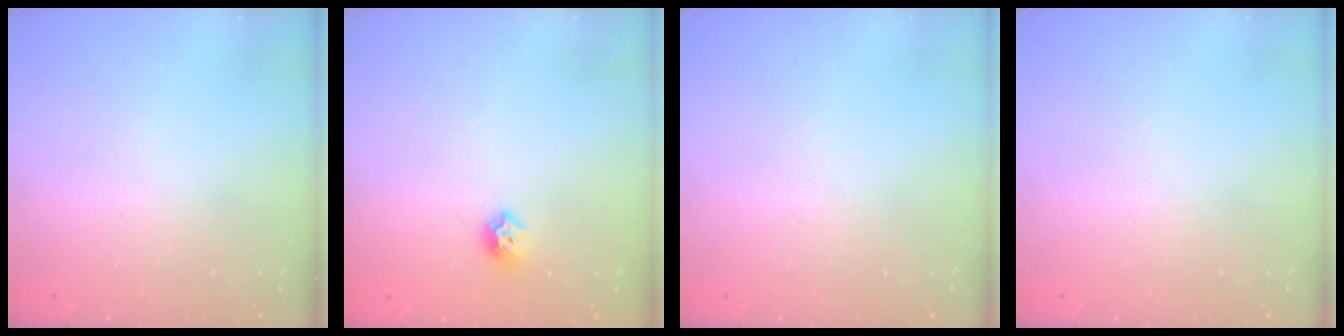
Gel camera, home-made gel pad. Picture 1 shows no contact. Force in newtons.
{"total": 6.7, "press": 6.6, "slide": 1.1}
{"total": 0.0}
{"total": 0.0}